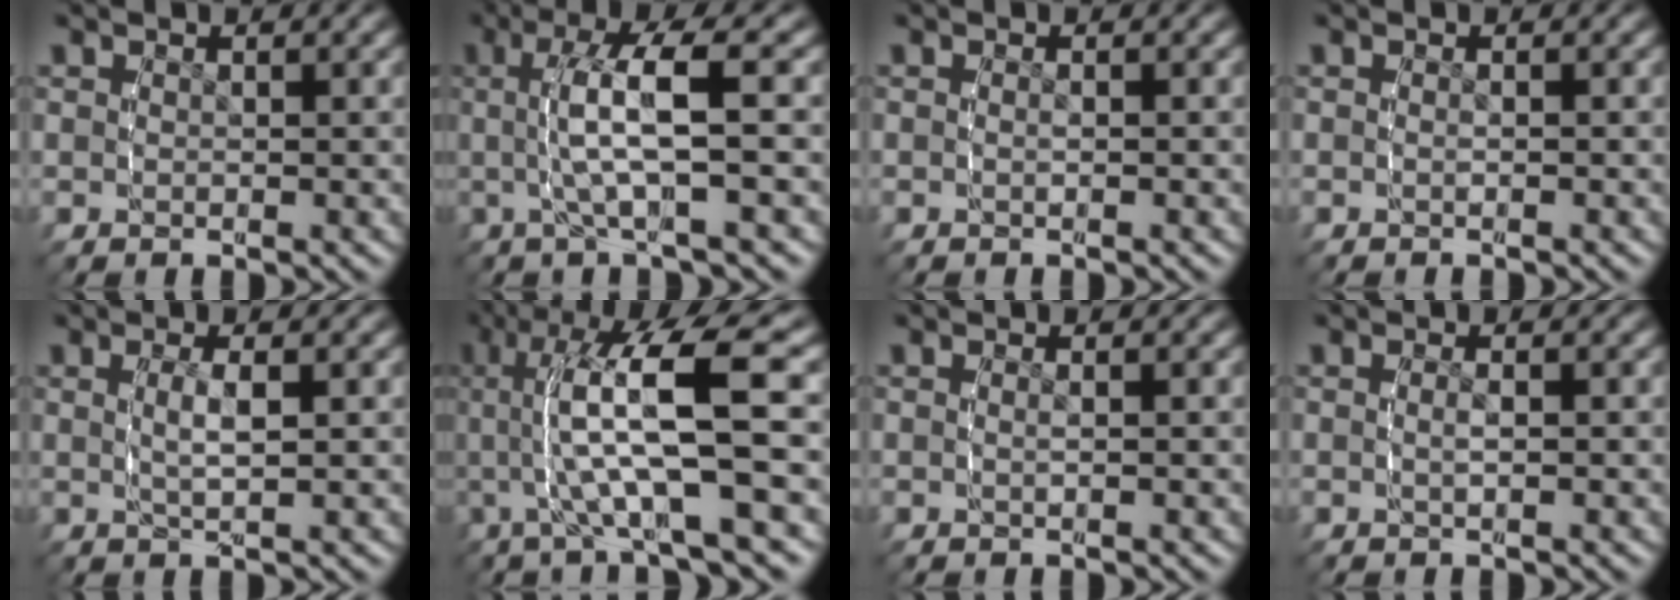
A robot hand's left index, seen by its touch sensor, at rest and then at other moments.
{"total": 5.1, "force": [-0.2, 0.5, 5.1], "torque": [-0.098, 0.013, -0.011]}
{"total": 0.7, "force": [-0.6, 0.3, 0.3], "torque": [-0.010, -0.002, -0.014]}
{"total": 0.8, "force": [-0.7, 0.2, 0.2], "torque": [-0.007, 0.000, -0.016]}
{"total": 2.1, "force": [0.1, 0.3, 2.1], "torque": [-0.044, -0.003, 0.003]}
{"total": 8.5, "force": [0.9, 2.3, 8.2], "torque": [-0.152, 0.012, 0.006]}
{"total": 0.6, "force": [-0.4, 0.0, 0.5], "torque": [-0.013, -0.003, -0.010]}
{"total": 1.0, "force": [-0.7, 0.0, 0.7], "torque": [-0.019, -0.002, -0.014]}